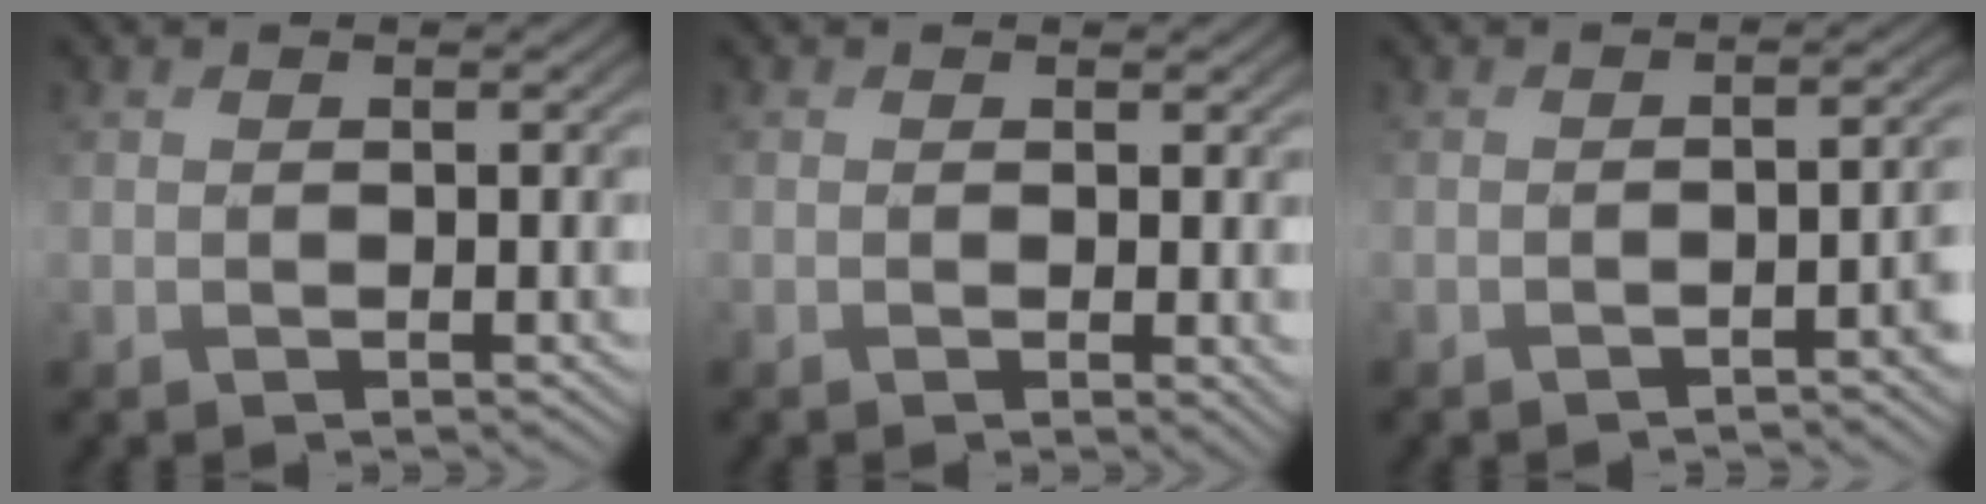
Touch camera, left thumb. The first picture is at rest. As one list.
[{"total": 1.2, "force": [0.4, 0.2, 1.1], "torque": [-0.016, -0.006, 0.005]}, {"total": 2.9, "force": [-1.4, 0.6, 2.4], "torque": [-0.025, 0.007, -0.028]}]